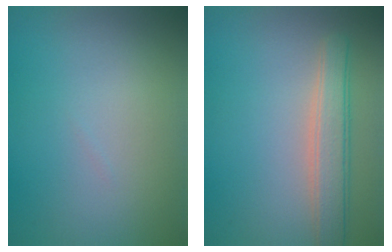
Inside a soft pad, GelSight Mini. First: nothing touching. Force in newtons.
{"total": 3.7, "press": 3.7, "slide": 0.6}